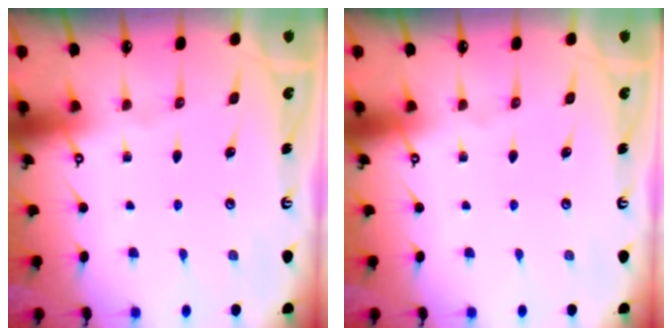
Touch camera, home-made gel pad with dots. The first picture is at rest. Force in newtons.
{"total": 0.0}